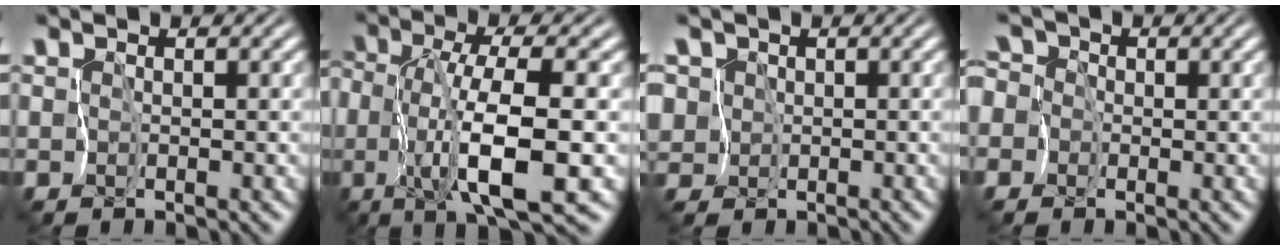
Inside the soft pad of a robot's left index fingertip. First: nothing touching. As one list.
[{"total": 6.9, "force": [-1.1, 1.1, 6.8], "torque": [-0.137, 0.005, -0.025]}, {"total": 5.4, "force": [1.4, 4.8, 2.0], "torque": [-0.065, 0.020, -0.016]}, {"total": 5.7, "force": [-1.7, 5.2, 1.6], "torque": [-0.052, 0.012, -0.074]}]